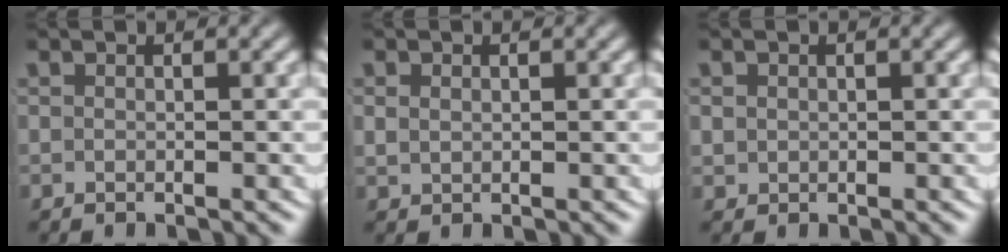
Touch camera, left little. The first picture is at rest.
{"total": 0.8, "force": [0.4, 0.6, 0.4], "torque": [-0.010, -0.003, 0.015]}
{"total": 1.1, "force": [0.4, 1.0, 0.4], "torque": [-0.016, -0.003, 0.013]}